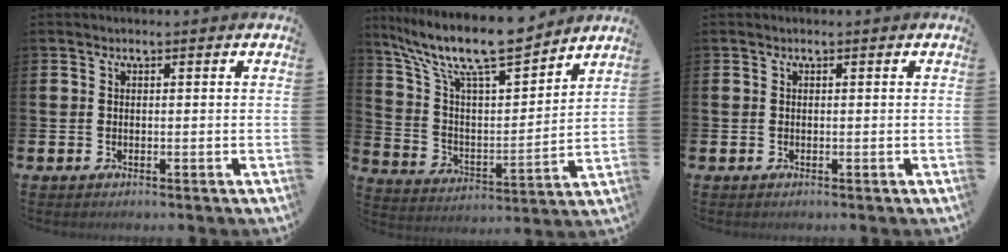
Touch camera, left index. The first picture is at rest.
{"total": 12.3, "force": [10.7, 2.2, 5.6], "torque": [-0.138, -0.067, 0.185]}
{"total": 0.0}